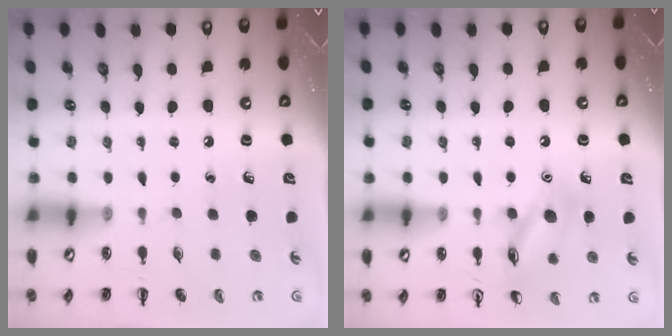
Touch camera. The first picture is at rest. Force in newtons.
{"total": 12.6, "press": 12.6, "slide": 0.7}